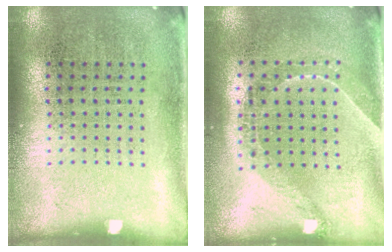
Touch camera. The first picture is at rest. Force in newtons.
{"total": 1.6, "press": 1.3, "slide": 1.0}